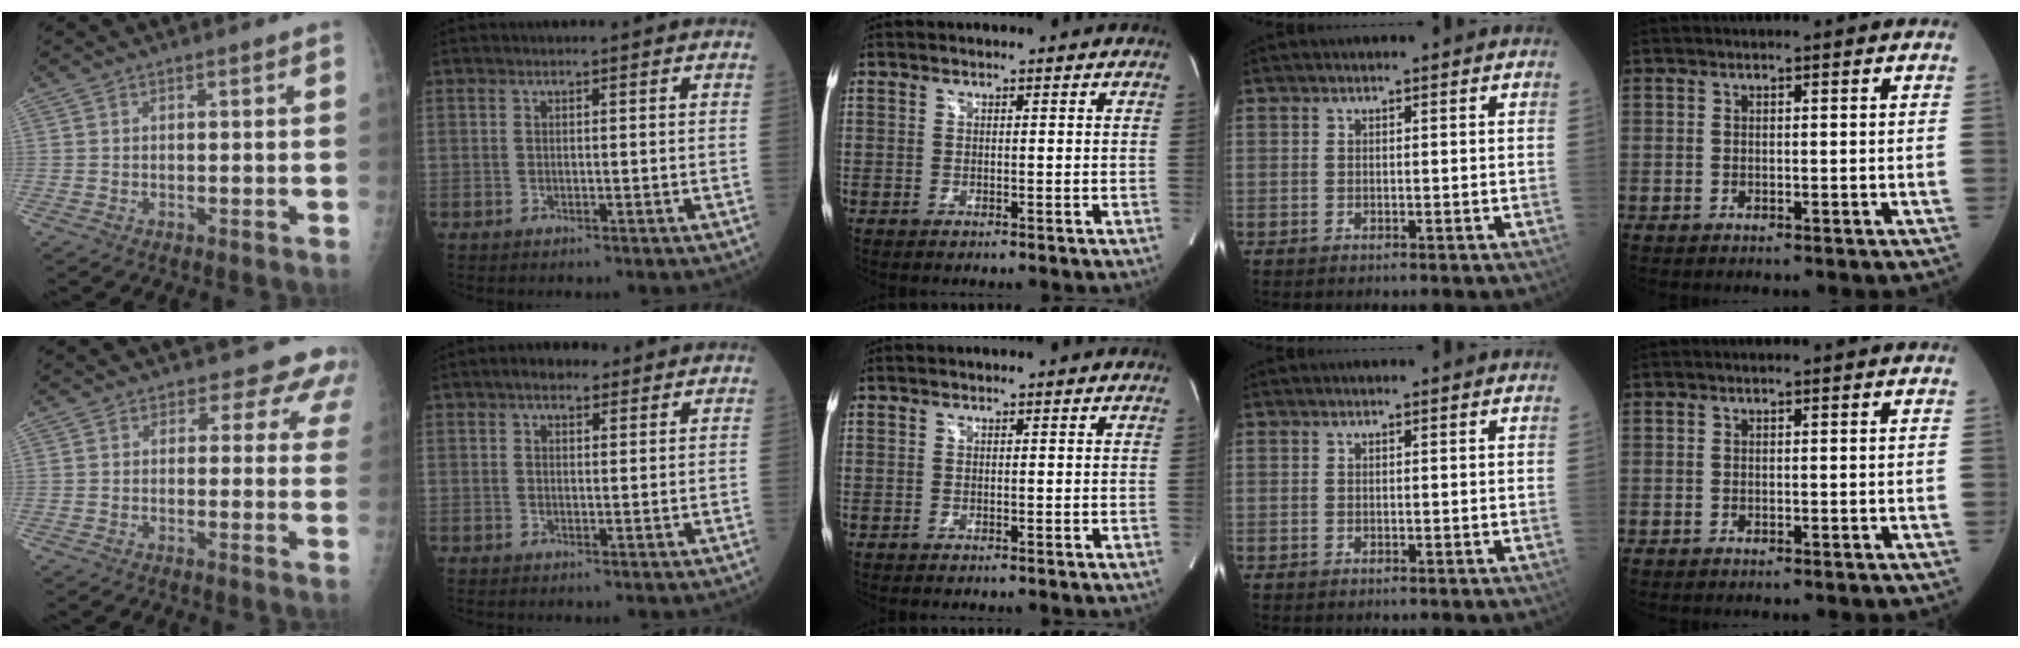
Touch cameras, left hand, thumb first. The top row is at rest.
{"thumb": {"total": 7.3, "force": [6.0, 4.0, 0.7], "torque": [0.041, -0.025, 0.044]}, "index": {"total": 3.4, "force": [2.3, 1.6, 1.9], "torque": [-0.033, 0.016, 0.034]}}